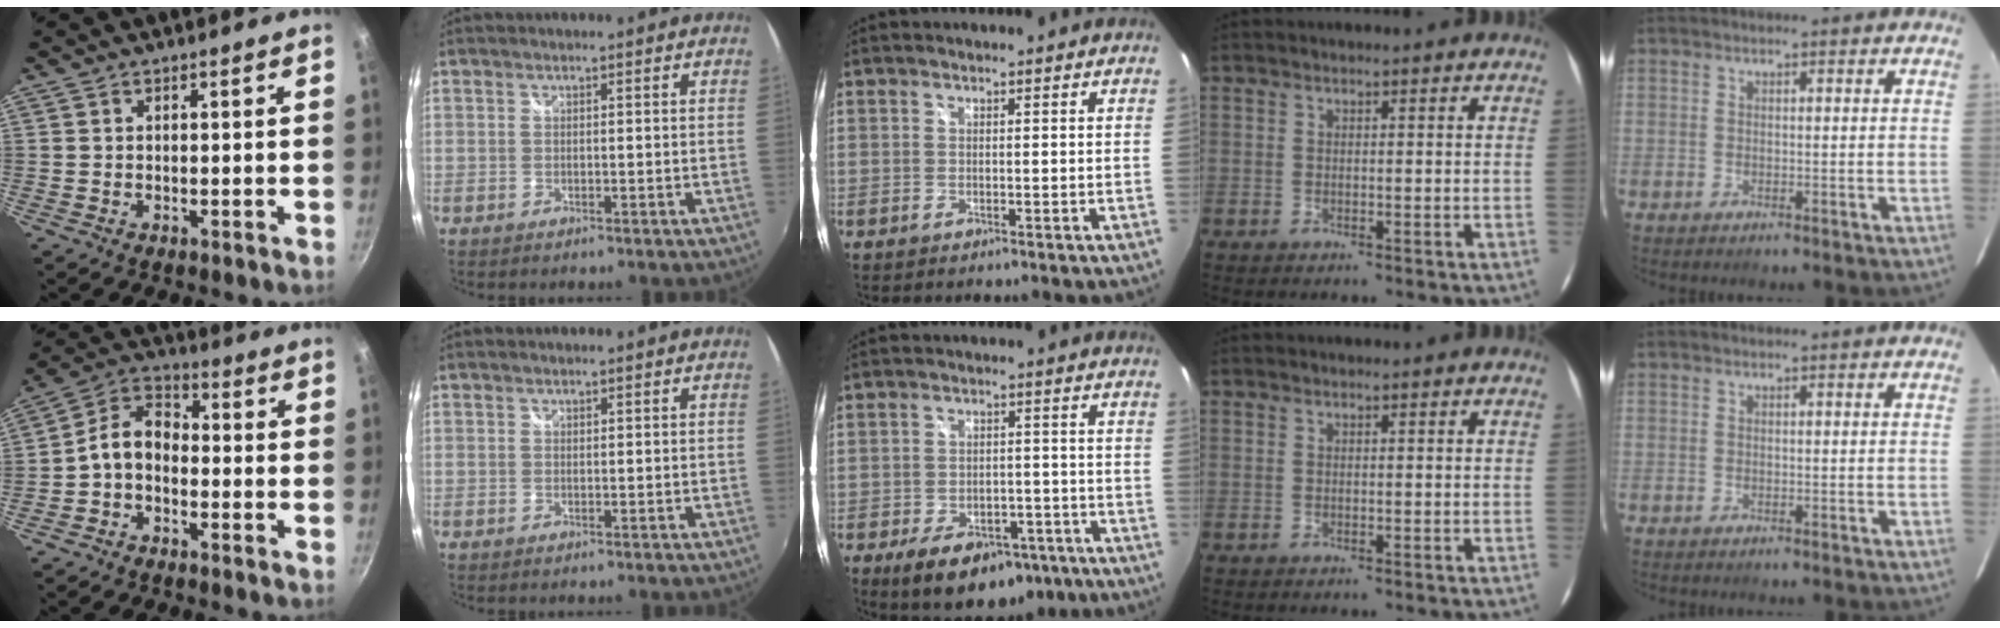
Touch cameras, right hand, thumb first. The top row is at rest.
{"thumb": {"total": 7.5, "force": [-2.2, 5.1, 5.0], "torque": [-0.080, 0.045, -0.060]}, "middle": {"total": 14.6, "force": [-9.3, 7.9, 8.0], "torque": [-0.155, 0.001, -0.120]}}